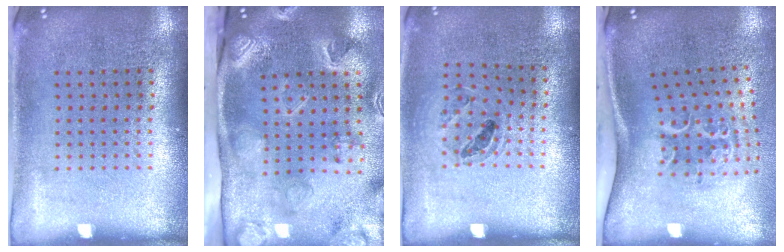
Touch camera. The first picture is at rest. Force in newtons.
{"total": 3.4, "press": 3.1, "slide": 1.3}
{"total": 0.9, "press": 0.9, "slide": 0.1}
{"total": 2.3, "press": 1.4, "slide": 1.9}